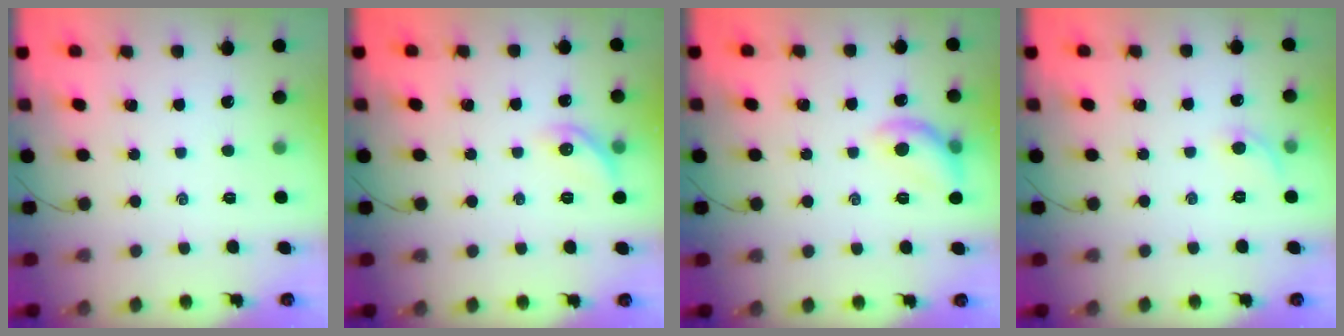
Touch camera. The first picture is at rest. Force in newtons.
{"total": 7.8, "press": 7.8, "slide": 0.5}
{"total": 9.2, "press": 9.2, "slide": 0.2}
{"total": 4.6, "press": 4.3, "slide": 1.6}